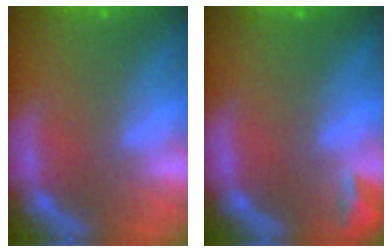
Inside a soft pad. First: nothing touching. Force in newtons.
{"total": 1.9}